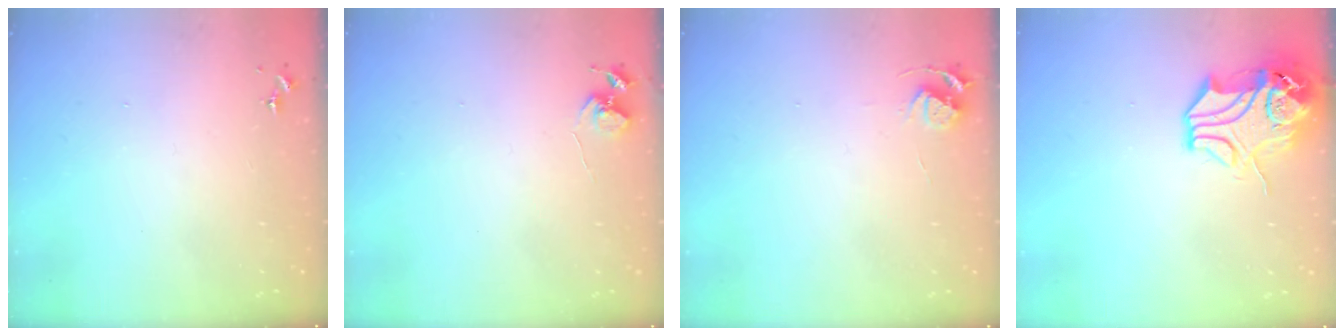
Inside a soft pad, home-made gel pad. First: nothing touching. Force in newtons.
{"total": 5.6, "press": 5.6, "slide": 0.4}
{"total": 6.3, "press": 6.3, "slide": 0.8}
{"total": 13.1, "press": 13.0, "slide": 1.9}